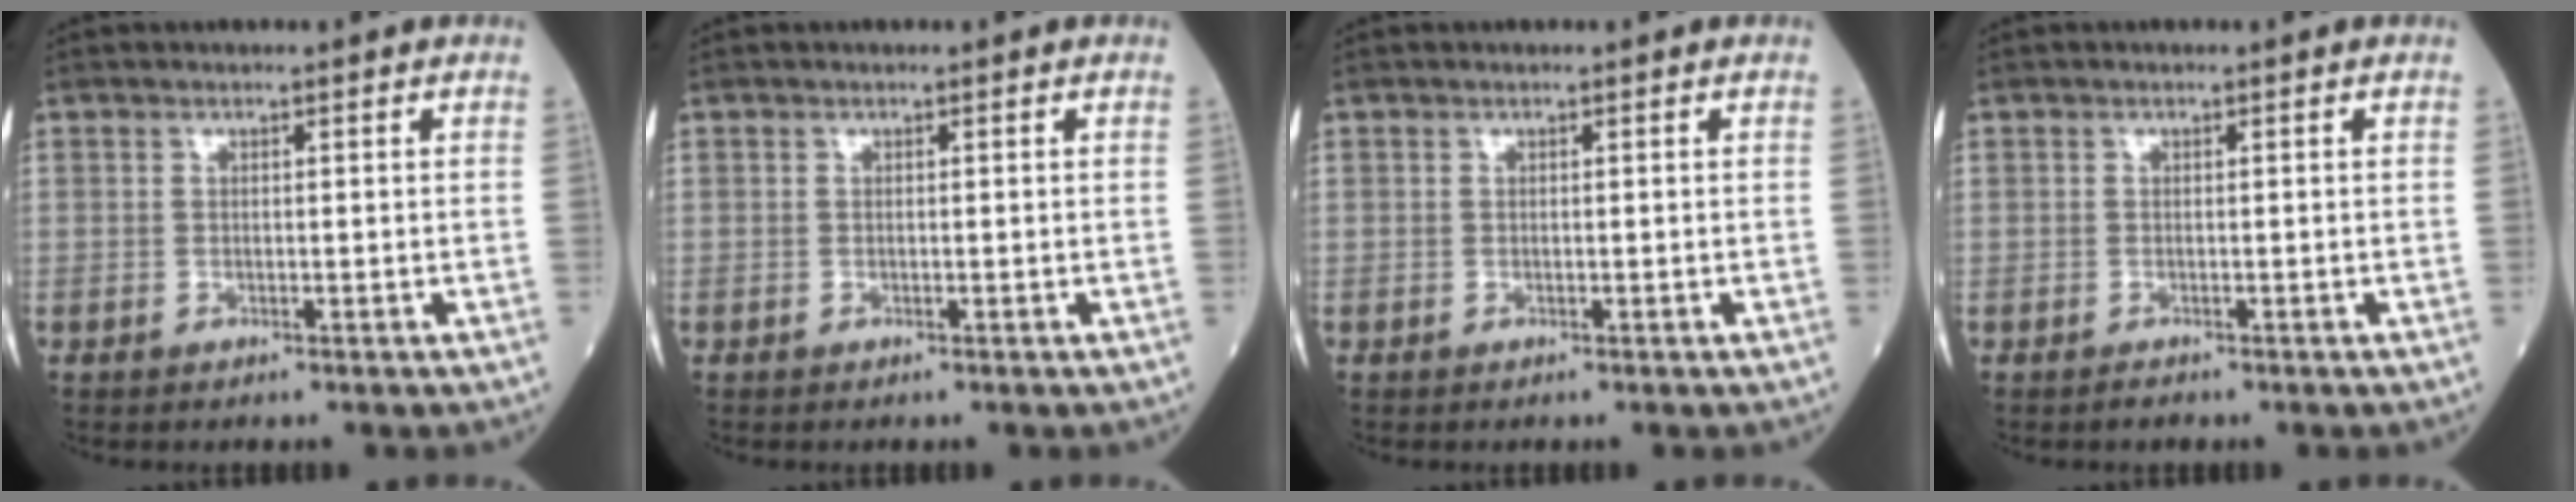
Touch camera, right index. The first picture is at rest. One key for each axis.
{"total": 0.0}
{"total": 0.0}
{"total": 0.6, "fx": -0.5, "fy": 0.3, "fz": 0.0, "tx": -0.001, "ty": 0.001, "tz": -0.012}